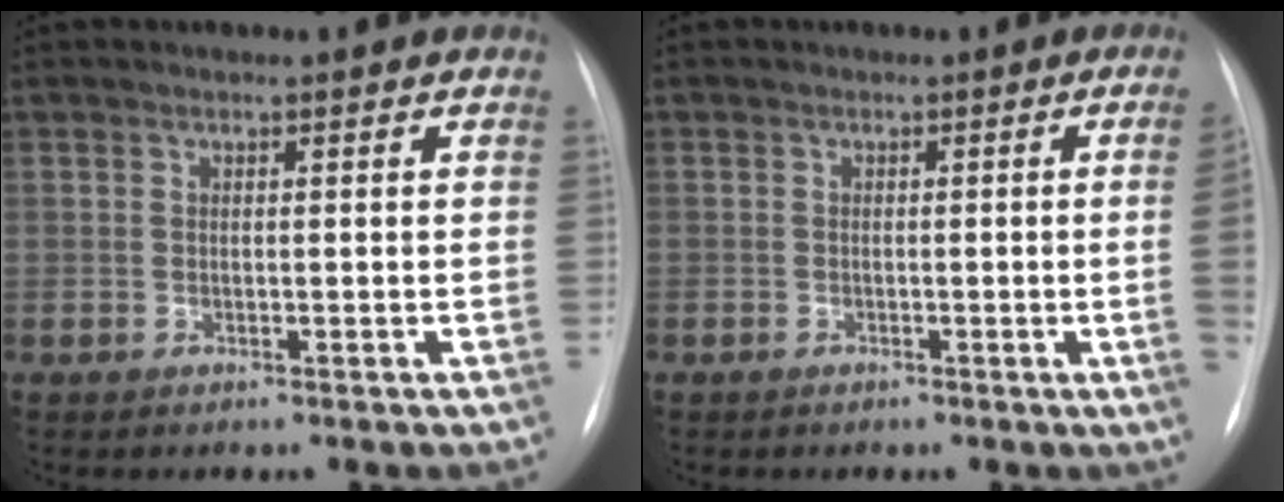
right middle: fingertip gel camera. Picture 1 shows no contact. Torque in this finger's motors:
{"motor_torque": [1.22, -0.92, -0.02, -0.21]}